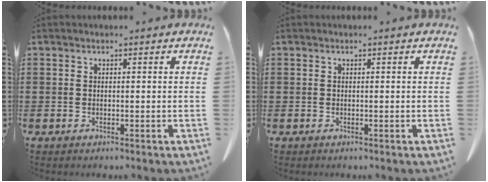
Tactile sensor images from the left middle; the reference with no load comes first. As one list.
[{"total": 0.0}]